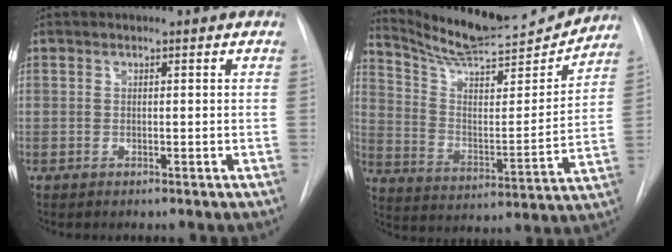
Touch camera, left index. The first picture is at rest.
{"total": 18.5, "force": [17.8, 1.1, 4.8], "torque": [-0.094, -0.041, 0.276]}